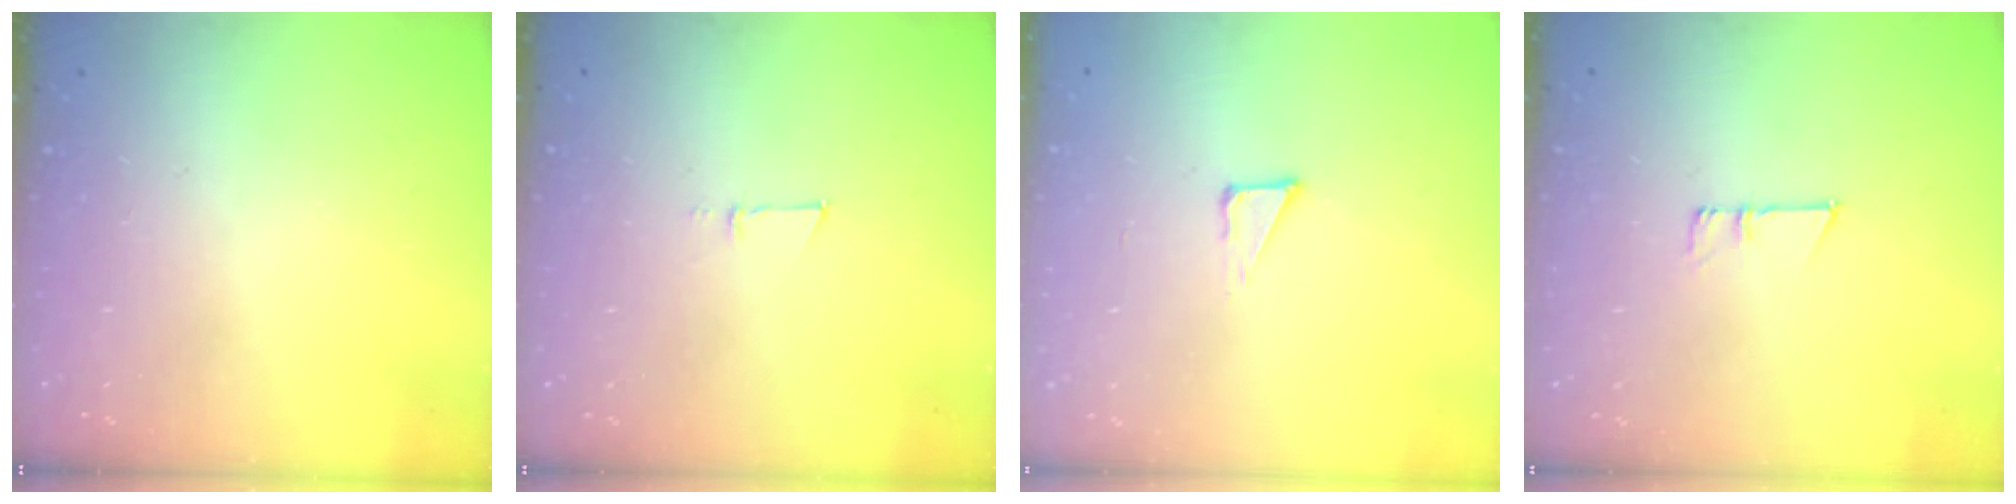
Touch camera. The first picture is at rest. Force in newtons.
{"total": 3.9, "press": 3.8, "slide": 0.9}
{"total": 3.1, "press": 3.0, "slide": 0.9}
{"total": 5.4, "press": 5.2, "slide": 1.3}